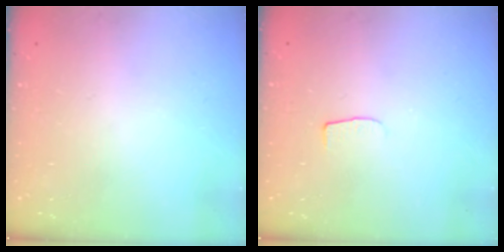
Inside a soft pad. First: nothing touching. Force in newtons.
{"total": 4.0, "press": 4.0, "slide": 0.2}